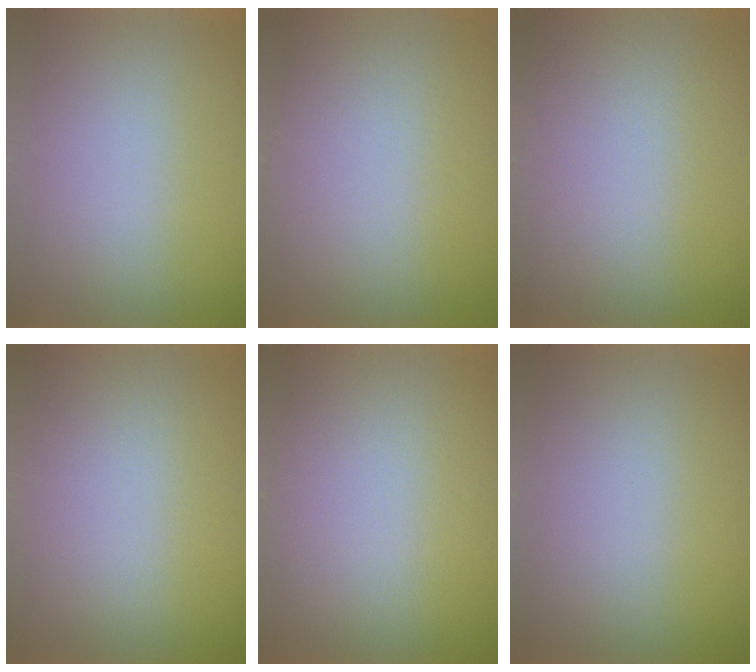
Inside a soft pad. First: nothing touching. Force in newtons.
{"total": 3.1}
{"total": 2.7}
{"total": 2.6}
{"total": 2.9}
{"total": 0.0}